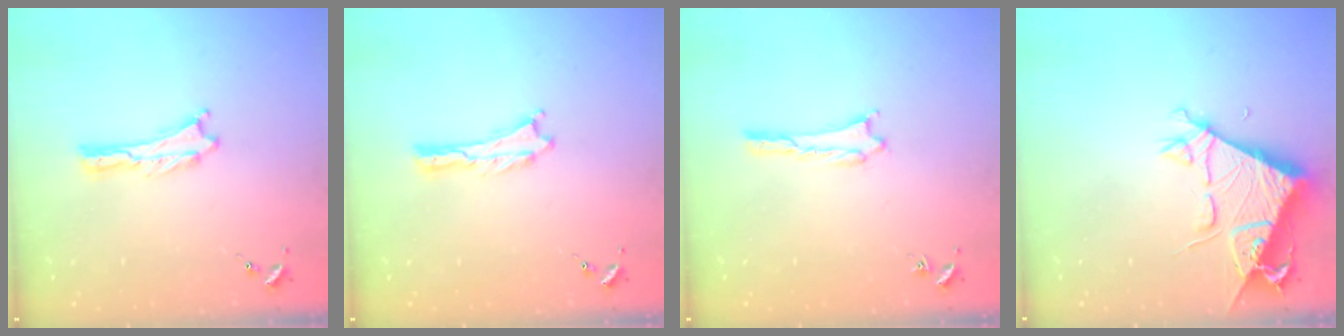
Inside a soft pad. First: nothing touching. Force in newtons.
{"total": 0.0}
{"total": 0.9, "press": 0.8, "slide": 0.1}
{"total": 6.6, "press": 6.6, "slide": 0.7}